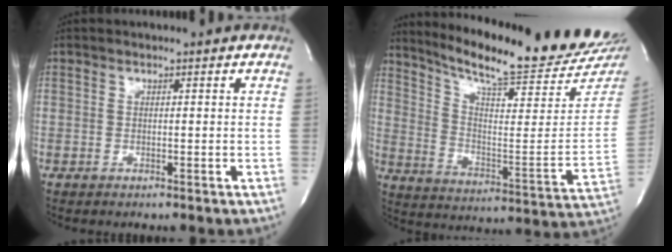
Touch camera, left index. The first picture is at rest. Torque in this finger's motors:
{"motor_torque": [-0.15, -0.26, 0.27, 0.09]}